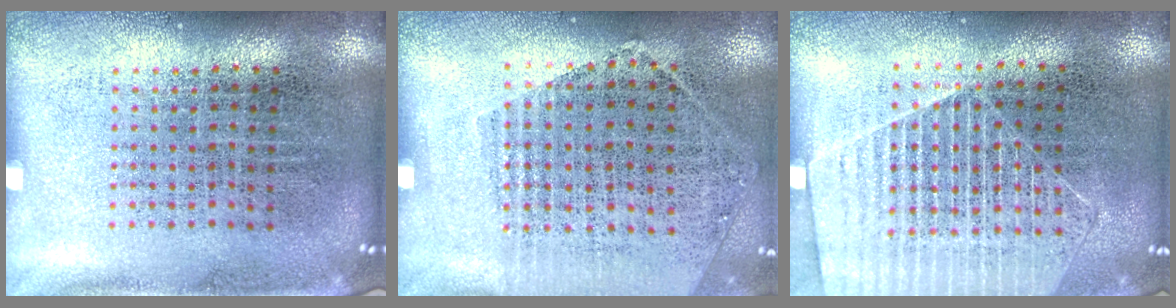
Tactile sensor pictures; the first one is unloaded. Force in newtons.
{"total": 1.0, "press": 0.9, "slide": 0.5}
{"total": 1.6, "press": 1.4, "slide": 0.7}